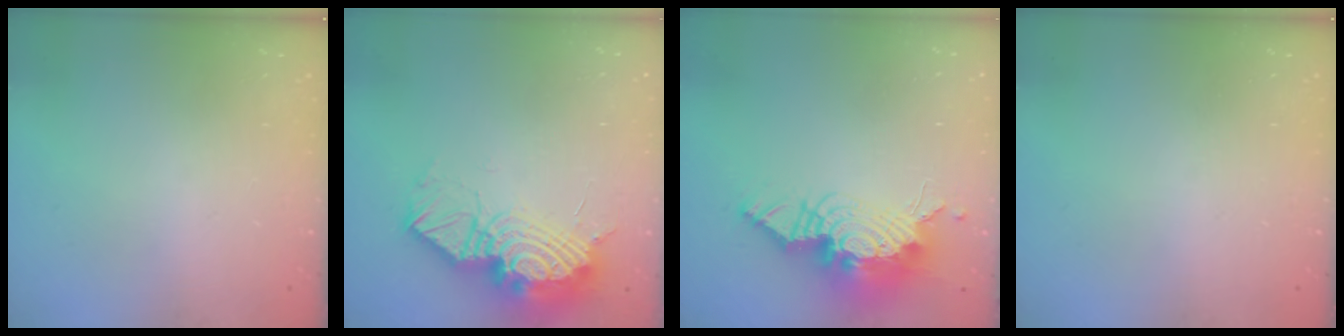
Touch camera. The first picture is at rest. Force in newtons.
{"total": 19.7, "press": 19.6, "slide": 2.4}
{"total": 18.1, "press": 18.0, "slide": 1.9}
{"total": 0.0}